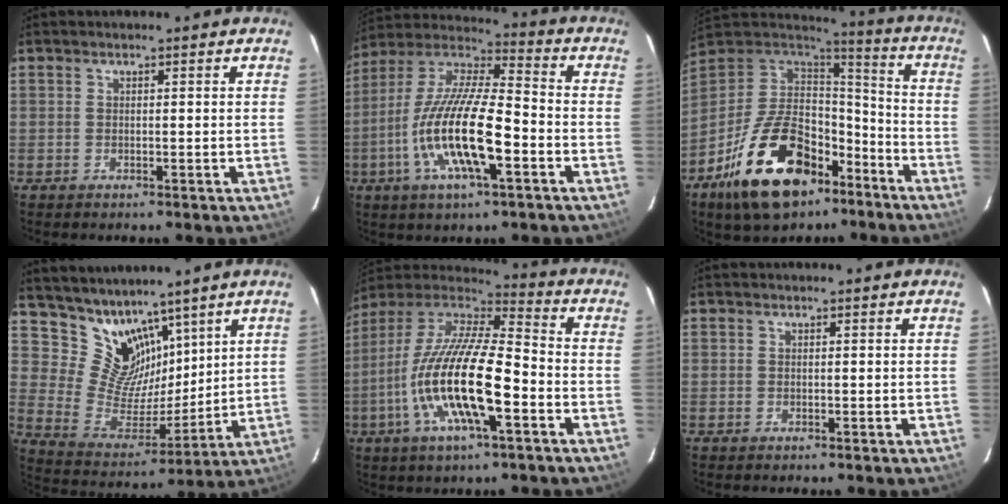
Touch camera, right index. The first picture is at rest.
{"total": 18.5, "force": [-6.0, 4.8, 16.8], "torque": [-0.333, -0.013, -0.123]}
{"total": 24.6, "force": [-13.5, 13.6, 15.4], "torque": [-0.306, 0.007, -0.210]}
{"total": 12.8, "force": [10.0, 7.2, 3.6], "torque": [-0.069, -0.005, 0.207]}
{"total": 20.9, "force": [-6.7, 5.3, 19.1], "torque": [-0.362, -0.025, -0.135]}
{"total": 0.0}